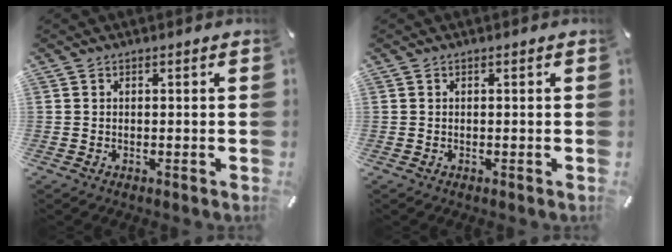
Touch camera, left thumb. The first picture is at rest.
{"total": 0.0}